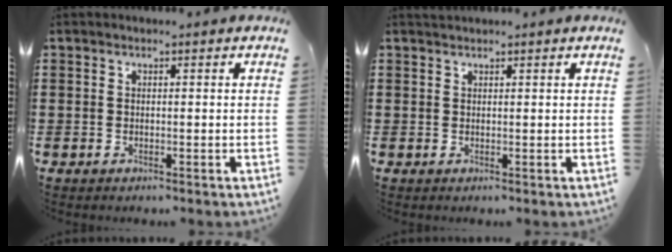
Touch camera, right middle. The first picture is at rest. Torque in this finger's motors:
{"motor_torque": [-0.10, 0.10, -0.07, -0.01]}